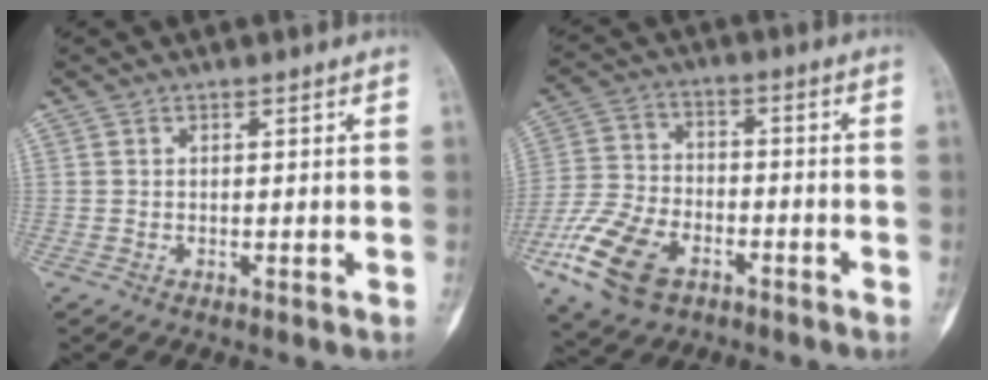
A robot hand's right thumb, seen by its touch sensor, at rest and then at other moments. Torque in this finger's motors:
{"motor_torque": [0.26, 0.50, 0.99, -0.53, 0.08]}